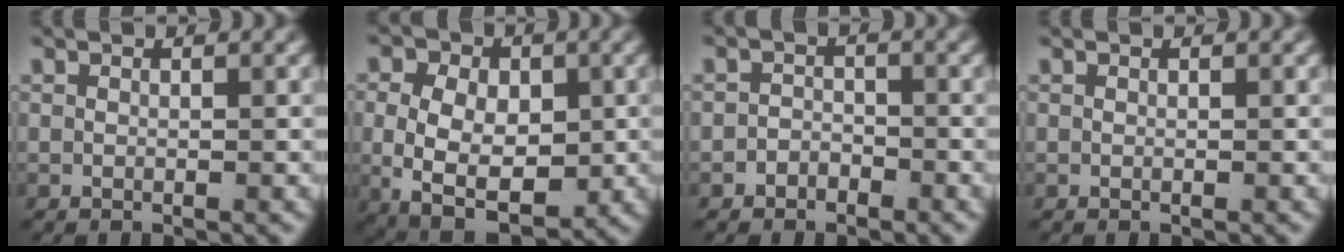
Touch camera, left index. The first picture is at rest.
{"total": 11.1, "force": [-3.4, 8.3, 6.5], "torque": [-0.131, -0.052, -0.040]}
{"total": 2.1, "force": [-1.7, 1.1, -0.2], "torque": [0.013, -0.008, -0.030]}
{"total": 0.0}